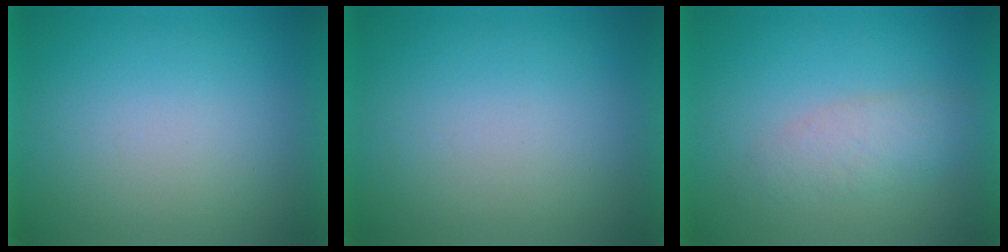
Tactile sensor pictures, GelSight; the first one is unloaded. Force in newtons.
{"total": 0.0}
{"total": 2.9}